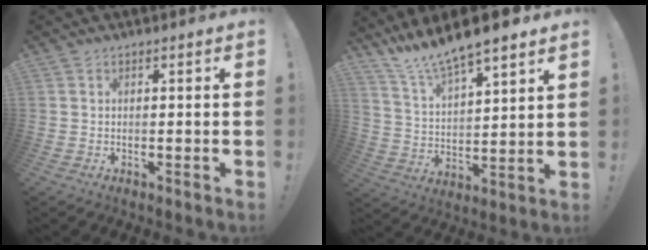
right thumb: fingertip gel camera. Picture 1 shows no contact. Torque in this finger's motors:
{"motor_torque": [1.72, 2.50, 1.40, 1.37, 0.32]}